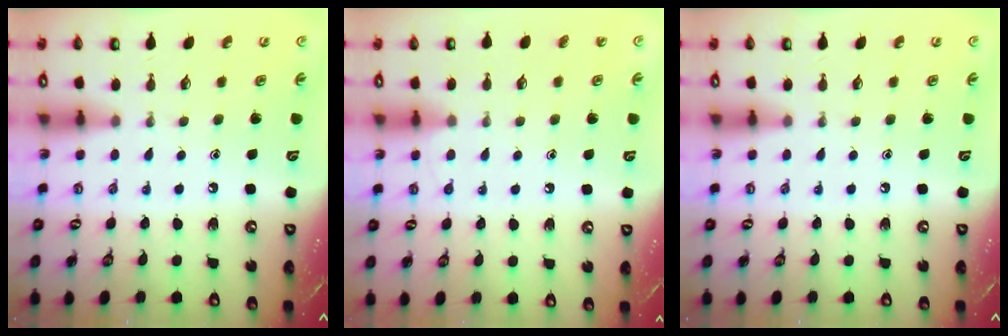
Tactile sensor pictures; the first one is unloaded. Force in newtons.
{"total": 2.4, "press": 2.4, "slide": 0.3}
{"total": 0.0}